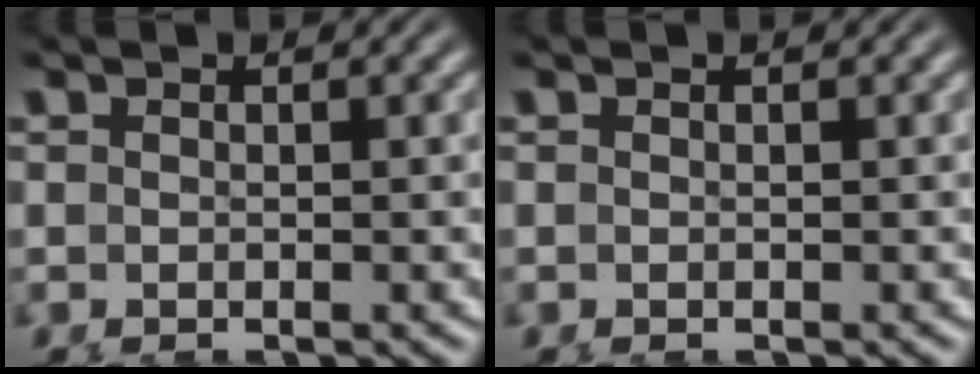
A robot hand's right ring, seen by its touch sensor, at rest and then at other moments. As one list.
[{"total": 0.0}]